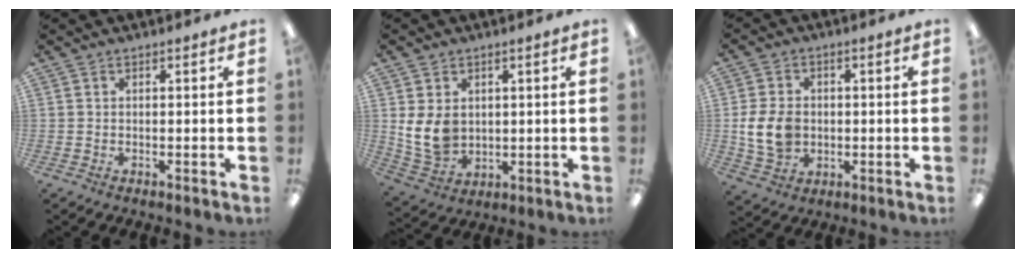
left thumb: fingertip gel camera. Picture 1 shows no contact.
{"total": 8.6, "force": [1.5, 6.6, 5.3], "torque": [-0.121, -0.006, 0.029]}
{"total": 9.6, "force": [-0.5, 7.3, 6.2], "torque": [-0.134, 0.009, -0.007]}